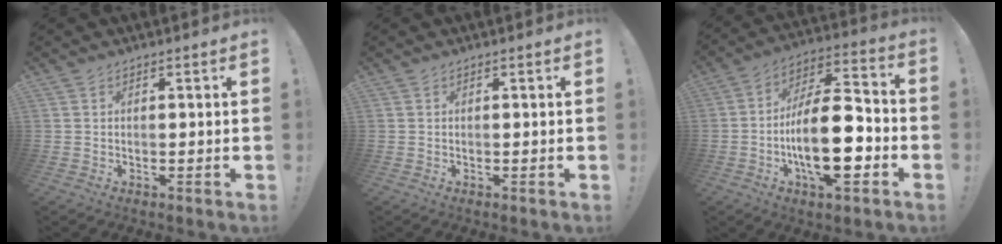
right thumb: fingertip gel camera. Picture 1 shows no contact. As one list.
[{"total": 0.0}, {"total": 20.5, "force": [-5.7, 7.7, 18.1], "torque": [-0.315, 0.021, -0.089]}]